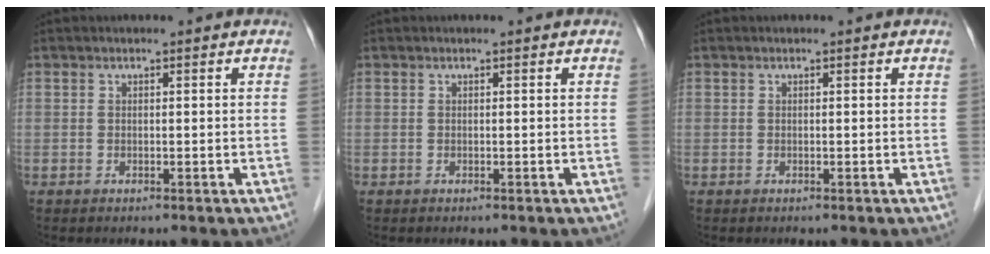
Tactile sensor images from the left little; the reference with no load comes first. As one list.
[{"total": 0.0}, {"total": 0.0}]